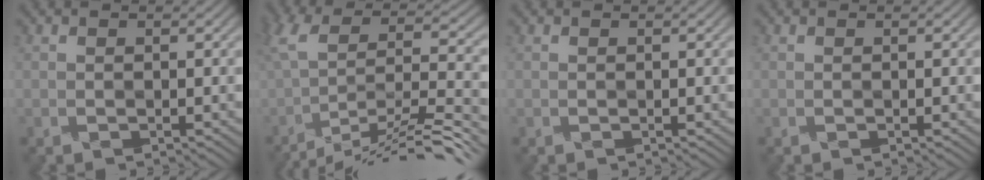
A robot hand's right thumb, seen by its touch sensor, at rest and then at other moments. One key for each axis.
{"total": 13.6, "fx": -9.6, "fy": 3.0, "fz": 9.2, "tx": -0.186, "ty": 0.009, "tz": -0.157}
{"total": 0.0}
{"total": 0.0}